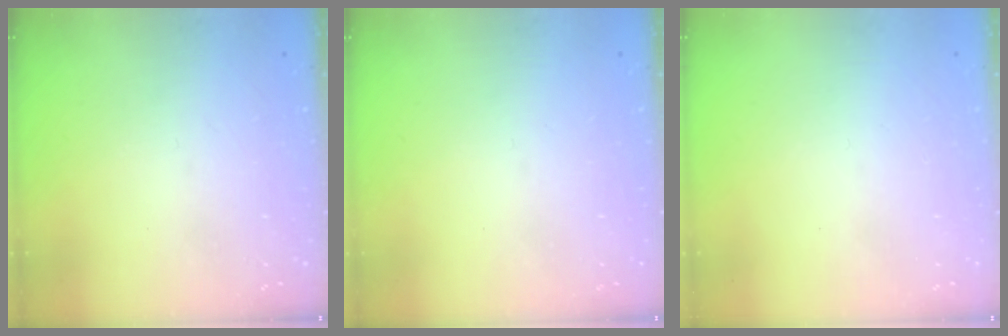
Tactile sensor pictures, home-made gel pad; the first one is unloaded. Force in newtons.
{"total": 0.0}
{"total": 1.6, "press": 1.6, "slide": 0.1}